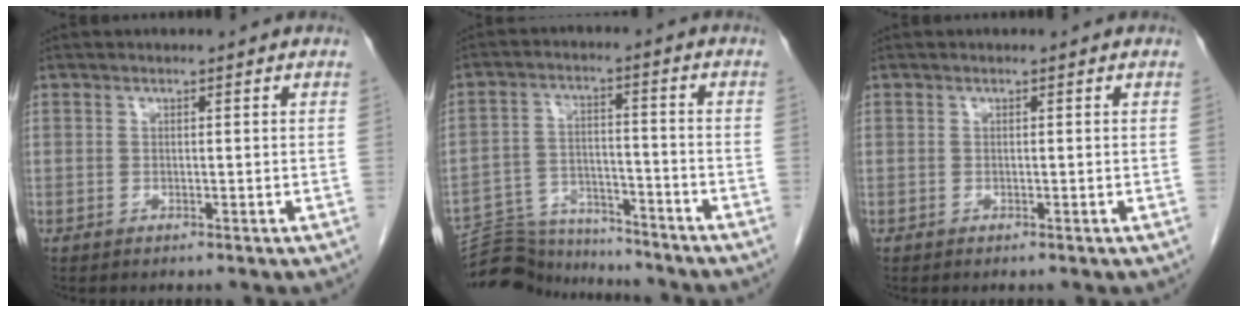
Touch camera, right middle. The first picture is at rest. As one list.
[{"total": 12.2, "force": [-12.0, 2.3, 0.9], "torque": [-0.017, 0.026, -0.193]}, {"total": 0.0}]